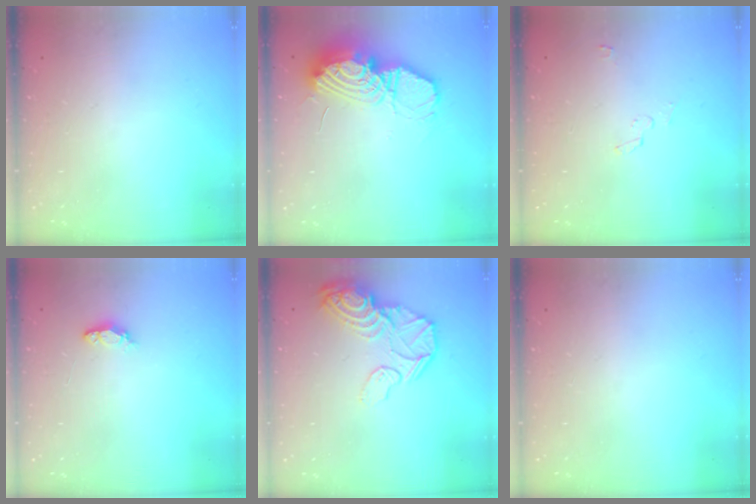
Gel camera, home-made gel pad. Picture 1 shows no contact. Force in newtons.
{"total": 17.5, "press": 17.4, "slide": 1.7}
{"total": 2.5, "press": 2.5, "slide": 0.3}
{"total": 3.7, "press": 3.6, "slide": 0.8}
{"total": 21.5, "press": 18.0, "slide": 11.9}
{"total": 0.0}